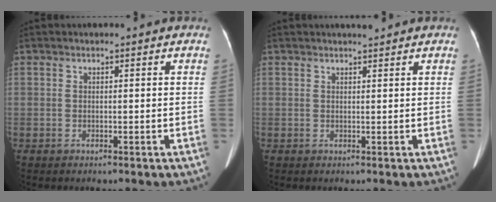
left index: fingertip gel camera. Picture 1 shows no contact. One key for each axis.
{"total": 1.8, "fx": 1.7, "fy": -0.1, "fz": 0.7, "tx": -0.009, "ty": 0.003, "tz": 0.028}